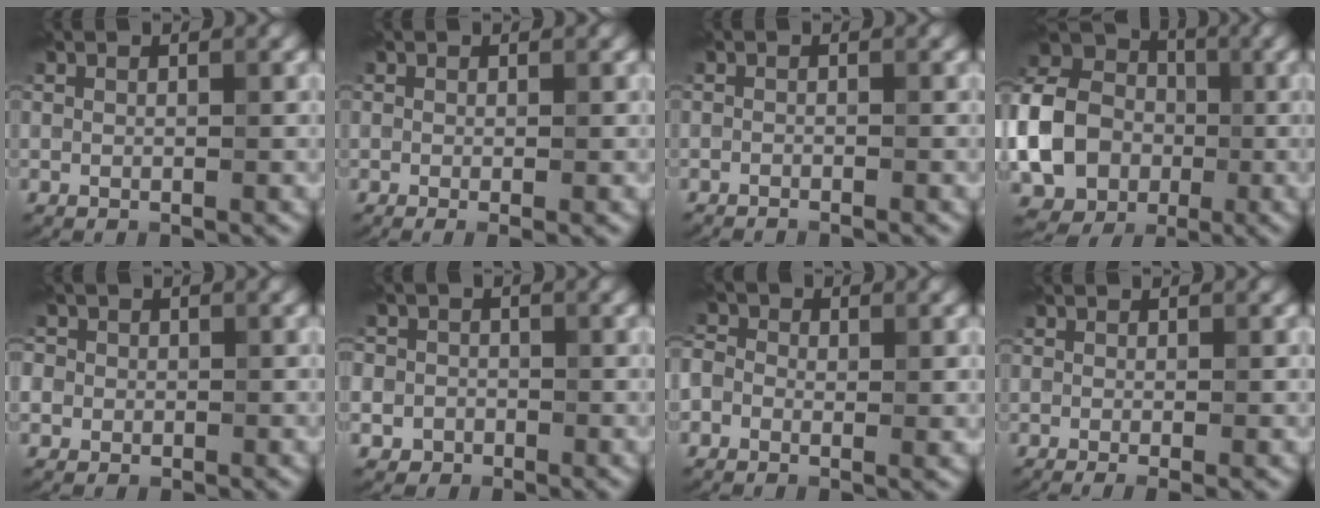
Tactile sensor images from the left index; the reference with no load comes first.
{"total": 1.2, "force": [-0.4, 0.4, 1.0], "torque": [-0.016, -0.005, -0.001]}
{"total": 1.1, "force": [-1.0, -0.2, 0.2], "torque": [-0.004, -0.001, -0.018]}
{"total": 15.9, "force": [-2.1, 13.8, 7.6], "torque": [-0.185, 0.002, -0.075]}
{"total": 4.3, "force": [0.8, 3.8, 1.7], "torque": [-0.020, 0.040, -0.017]}
{"total": 5.2, "force": [-1.0, 5.0, 1.3], "torque": [-0.012, 0.019, -0.053]}
{"total": 3.5, "force": [-0.1, 2.7, 2.2], "torque": [-0.032, 0.017, -0.019]}
{"total": 2.0, "force": [-0.8, 0.8, 1.6], "torque": [-0.024, -0.003, -0.004]}